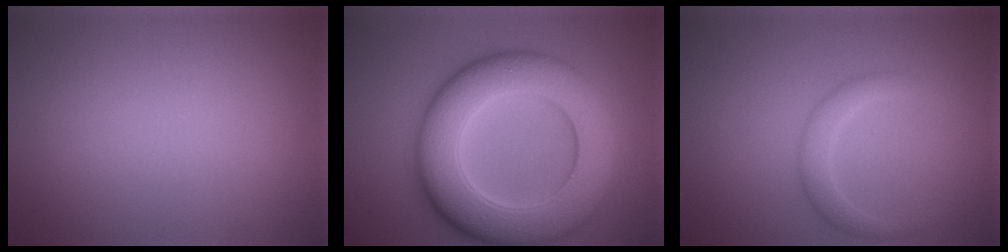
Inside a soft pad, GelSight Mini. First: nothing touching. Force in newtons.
{"total": 12.2, "press": 12.2, "slide": 0.2}
{"total": 2.0, "press": 2.0, "slide": 0.1}